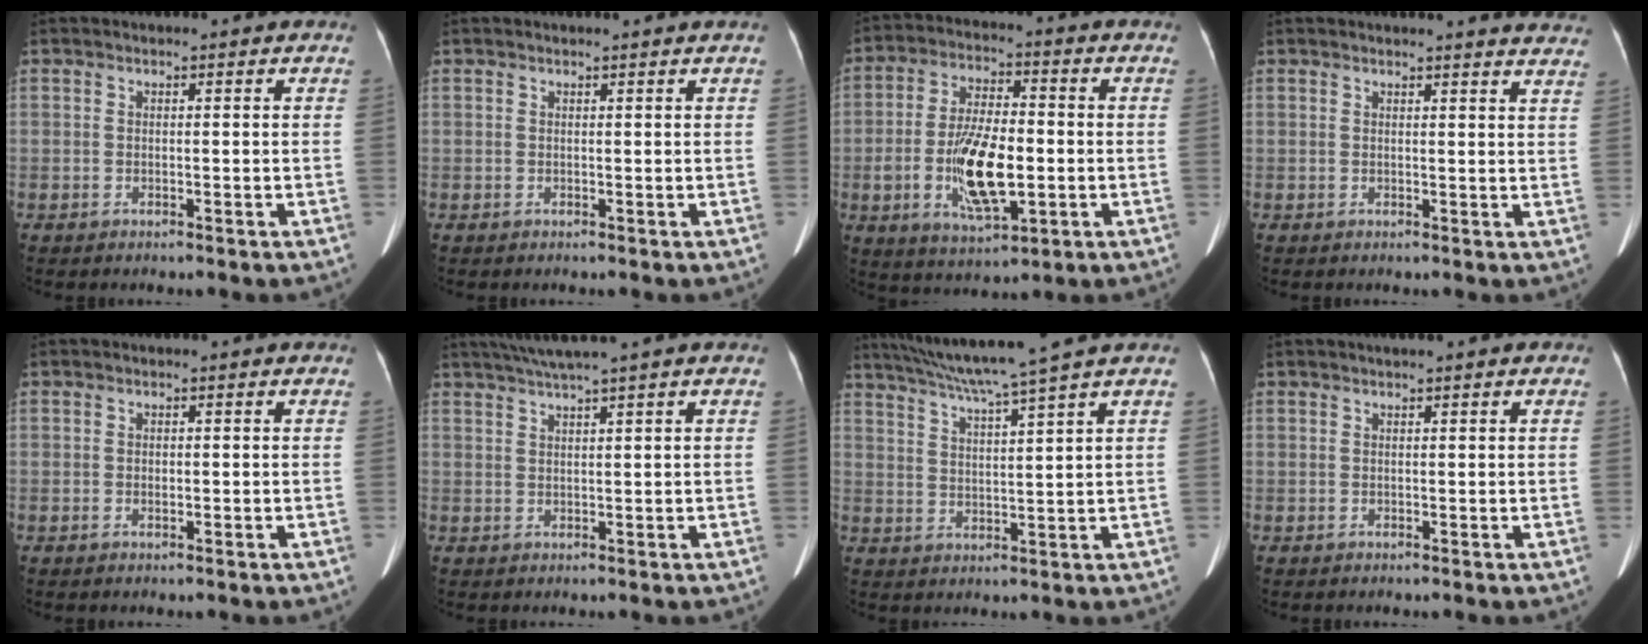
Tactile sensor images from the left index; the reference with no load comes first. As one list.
[{"total": 0.7, "force": [0.6, -0.2, 0.3], "torque": [-0.009, -0.001, 0.013]}, {"total": 12.8, "force": [-2.4, 4.5, 11.7], "torque": [-0.229, -0.002, -0.036]}, {"total": 11.0, "force": [10.7, 0.9, 2.2], "torque": [0.000, -0.048, 0.085]}, {"total": 0.9, "force": [-0.2, 0.5, 0.7], "torque": [-0.015, 0.000, -0.001]}, {"total": 4.6, "force": [3.5, -1.3, 2.7], "torque": [-0.052, 0.014, 0.069]}, {"total": 10.3, "force": [8.4, -2.4, 5.3], "torque": [-0.092, 0.002, 0.139]}, {"total": 1.5, "force": [0.9, 0.3, 1.1], "torque": [-0.018, 0.012, 0.009]}]